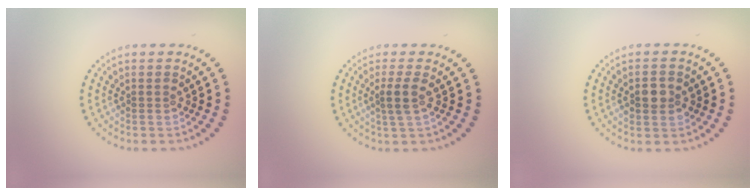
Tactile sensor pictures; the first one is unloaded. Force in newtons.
{"total": 1.8, "press": 1.4, "slide": 1.1}
{"total": 2.5, "press": 2.5, "slide": 0.1}